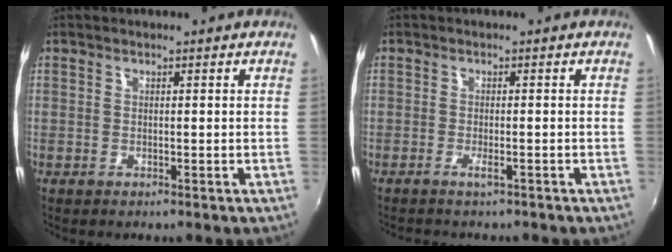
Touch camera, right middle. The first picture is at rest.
{"total": 1.5, "force": [-1.3, 0.1, 0.8], "torque": [-0.018, 0.003, -0.023]}